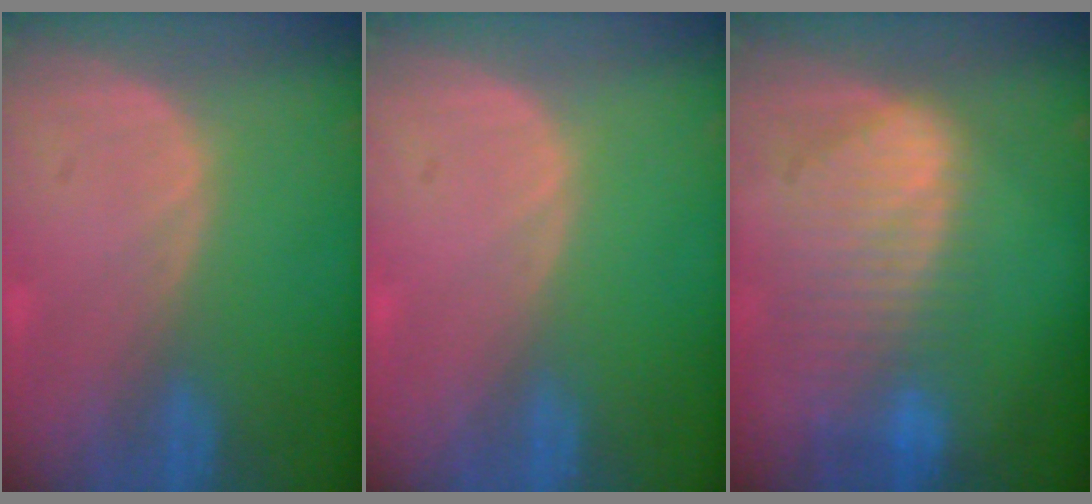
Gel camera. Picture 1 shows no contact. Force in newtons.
{"total": 0.0}
{"total": 9.4, "press": 8.2, "slide": 4.6}